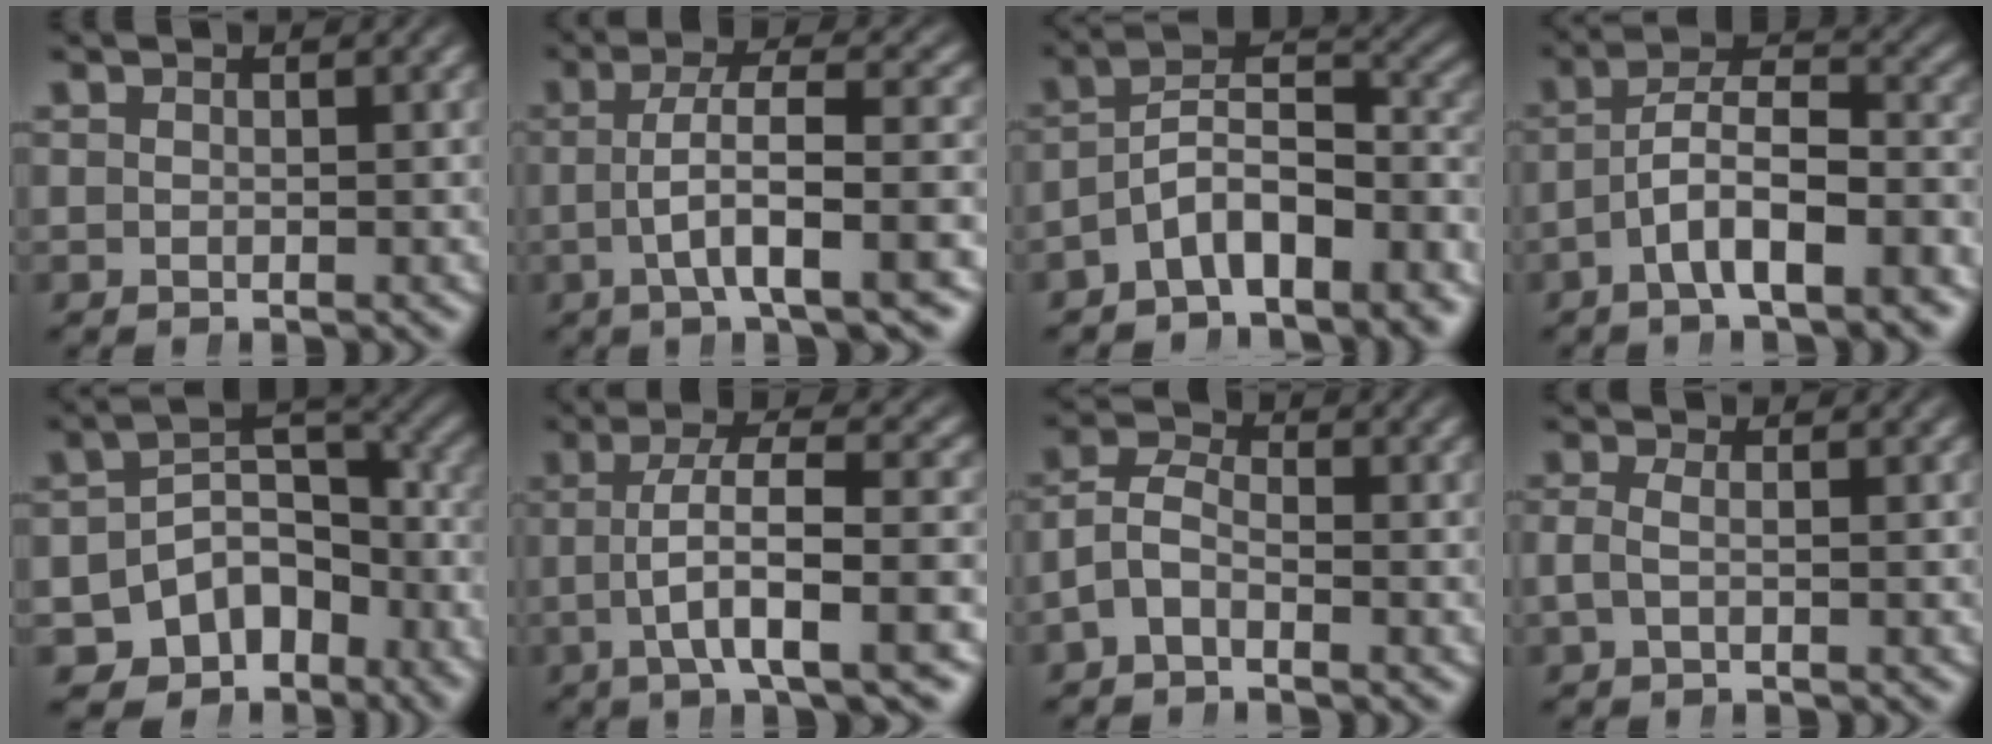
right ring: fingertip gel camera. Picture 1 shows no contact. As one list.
[{"total": 5.7, "force": [-0.9, 1.2, 5.5], "torque": [-0.092, 0.002, -0.011]}, {"total": 9.4, "force": [-4.4, 5.9, 5.8], "torque": [-0.092, -0.025, -0.063]}, {"total": 5.4, "force": [-1.6, 2.4, 4.6], "torque": [-0.073, -0.005, -0.024]}, {"total": 13.4, "force": [-5.6, 10.5, 6.2], "torque": [-0.126, -0.050, -0.078]}, {"total": 6.3, "force": [-0.7, 1.5, 6.0], "torque": [-0.105, -0.003, -0.007]}, {"total": 5.1, "force": [-0.9, 4.3, 2.6], "torque": [-0.055, -0.011, -0.024]}, {"total": 1.4, "force": [-0.4, 0.5, 1.2], "torque": [-0.036, -0.006, -0.004]}]